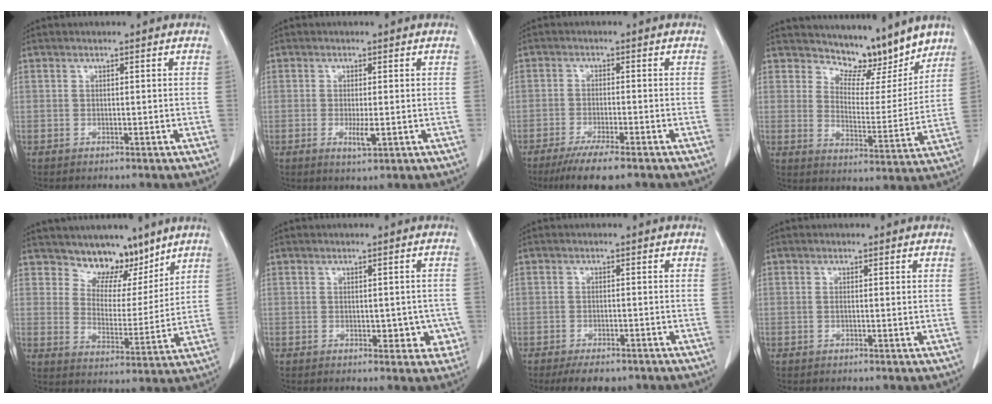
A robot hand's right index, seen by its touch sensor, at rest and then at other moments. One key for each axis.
{"total": 2.6, "fx": -0.6, "fy": 0.5, "fz": 2.5, "tx": -0.043, "ty": -0.006, "tz": -0.008}
{"total": 7.4, "fx": -5.4, "fy": 0.9, "fz": 4.9, "tx": -0.077, "ty": -0.017, "tz": -0.085}
{"total": 10.1, "fx": 9.3, "fy": 3.4, "fz": 2.1, "tx": -0.020, "ty": -0.019, "tz": 0.131}
{"total": 7.8, "fx": 6.4, "fy": 3.8, "fz": 2.4, "tx": -0.024, "ty": -0.006, "tz": 0.110}
{"total": 4.0, "fx": -0.8, "fy": 2.7, "fz": 2.9, "tx": -0.014, "ty": 0.010, "tz": -0.002}
{"total": 5.0, "fx": -3.7, "fy": 2.4, "fz": 2.2, "tx": -0.028, "ty": -0.003, "tz": -0.052}
{"total": 0.6, "fx": 0.1, "fy": 0.1, "fz": 0.6, "tx": -0.015, "ty": -0.001, "tz": 0.002}